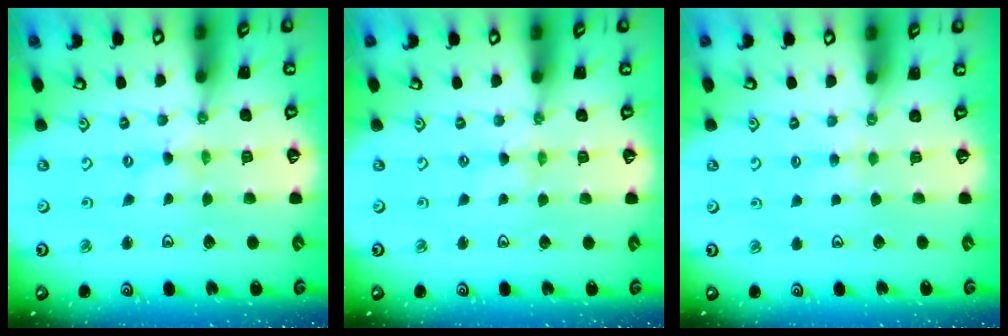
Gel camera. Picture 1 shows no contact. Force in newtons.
{"total": 1.6, "press": 1.5, "slide": 0.4}
{"total": 3.3, "press": 3.3, "slide": 0.4}